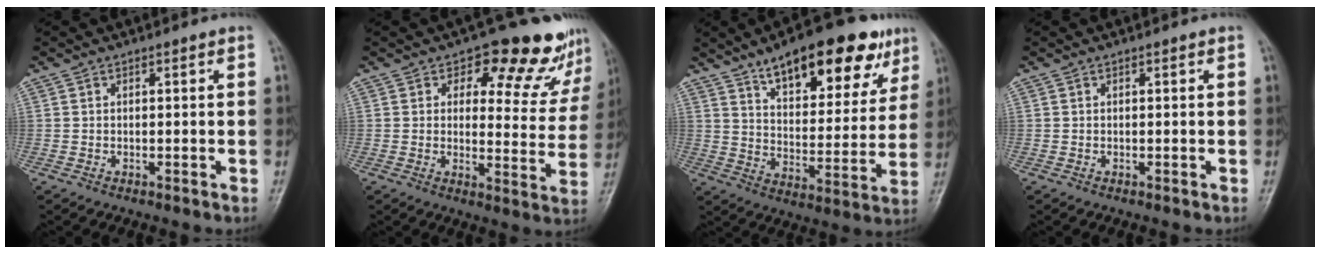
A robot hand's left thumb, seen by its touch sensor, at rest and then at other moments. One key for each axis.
{"total": 13.9, "fx": 10.8, "fy": 6.7, "fz": 5.6, "tx": -0.004, "ty": -0.068, "tz": 0.113}
{"total": 21.1, "fx": 13.0, "fy": 8.3, "fz": 14.3, "tx": -0.160, "ty": -0.041, "tz": 0.198}
{"total": 0.0}